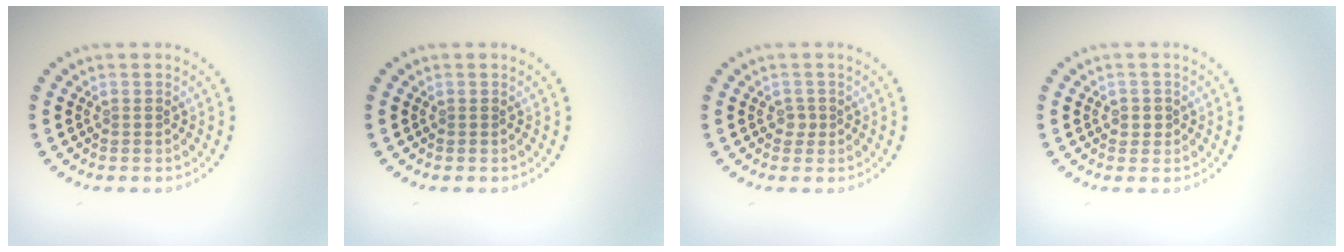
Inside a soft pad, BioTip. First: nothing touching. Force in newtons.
{"total": 0.0}
{"total": 0.9, "press": 0.7, "slide": 0.5}
{"total": 1.0, "press": 0.9, "slide": 0.5}